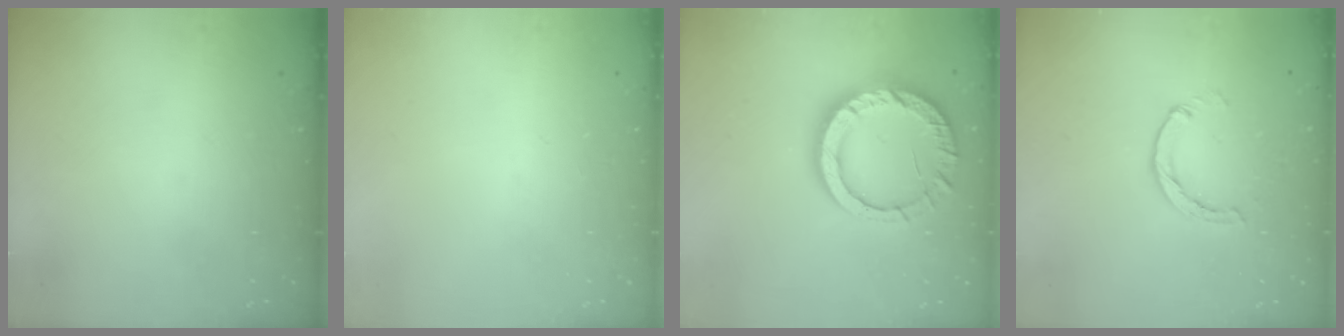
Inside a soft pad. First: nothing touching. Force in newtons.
{"total": 0.0}
{"total": 15.1, "press": 15.0, "slide": 1.1}
{"total": 2.9, "press": 2.9, "slide": 0.4}